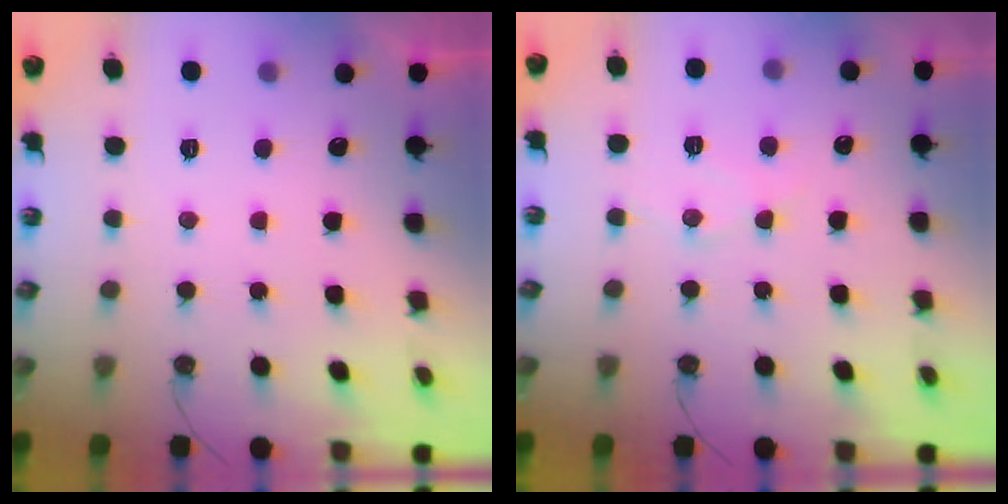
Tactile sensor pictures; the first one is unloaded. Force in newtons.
{"total": 8.7, "press": 8.6, "slide": 0.8}